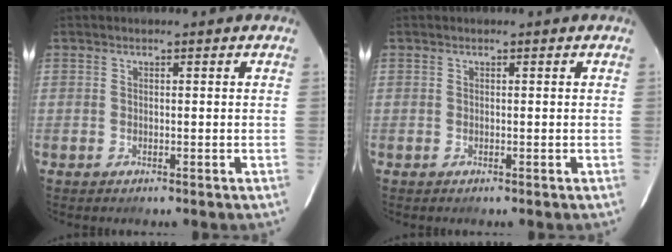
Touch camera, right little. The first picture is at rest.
{"total": 0.0}